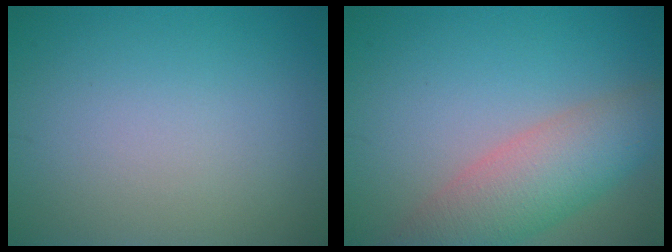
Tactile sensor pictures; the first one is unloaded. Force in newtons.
{"total": 6.6, "press": 6.6, "slide": 0.3}